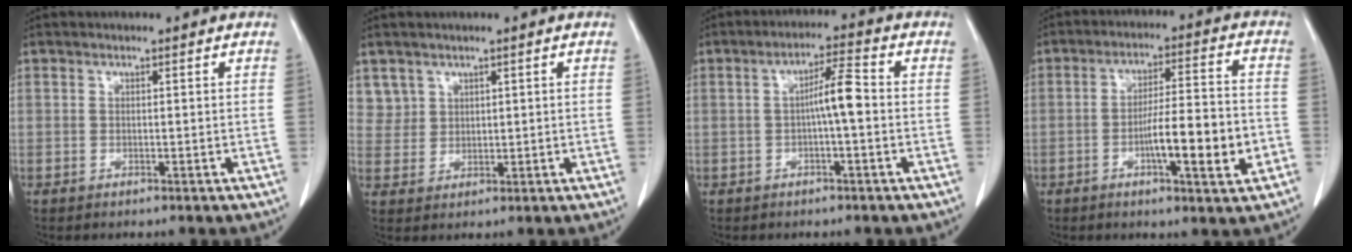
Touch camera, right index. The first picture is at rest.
{"total": 3.6, "force": [2.3, 2.8, -0.3], "torque": [0.024, 0.004, 0.044]}
{"total": 5.0, "force": [-0.4, 0.4, 4.9], "torque": [-0.079, 0.016, -0.005]}
{"total": 11.0, "force": [-3.4, 1.2, 10.4], "torque": [-0.162, 0.008, -0.051]}